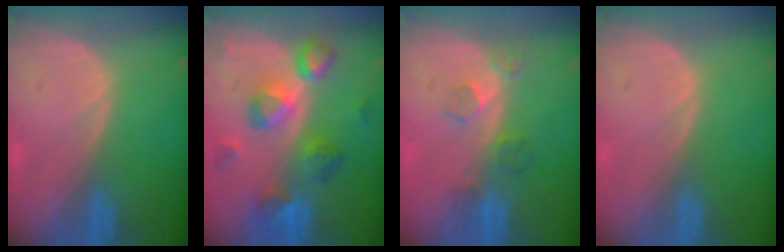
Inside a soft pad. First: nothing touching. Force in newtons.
{"total": 8.9, "press": 8.5, "slide": 2.7}
{"total": 4.0, "press": 3.6, "slide": 1.8}
{"total": 0.0}